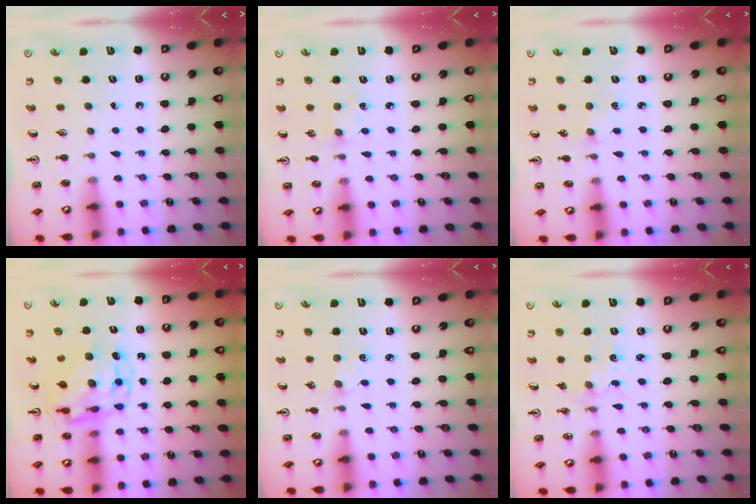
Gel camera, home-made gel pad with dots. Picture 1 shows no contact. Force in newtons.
{"total": 2.4, "press": 2.3, "slide": 0.4}
{"total": 3.6, "press": 3.6, "slide": 0.5}
{"total": 10.8, "press": 10.8, "slide": 0.8}
{"total": 2.0, "press": 2.0, "slide": 0.3}
{"total": 1.0, "press": 1.0, "slide": 0.2}